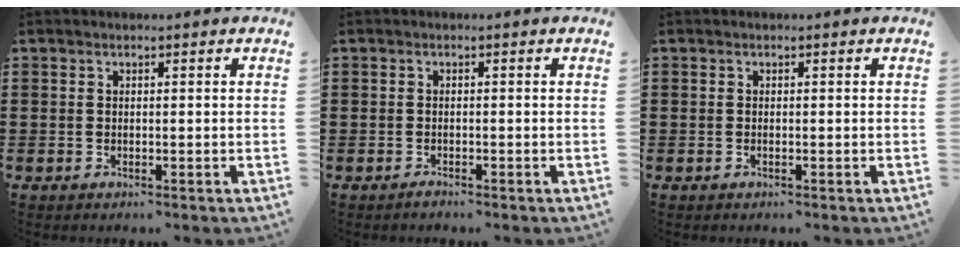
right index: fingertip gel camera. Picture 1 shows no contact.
{"total": 0.9, "force": [-0.9, 0.0, 0.0], "torque": [-0.002, -0.001, -0.018]}
{"total": 0.0}